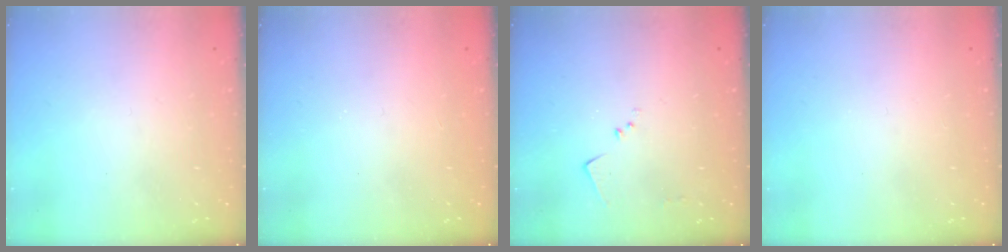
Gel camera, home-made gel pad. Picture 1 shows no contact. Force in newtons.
{"total": 1.0, "press": 1.0, "slide": 0.1}
{"total": 6.4, "press": 6.4, "slide": 0.8}
{"total": 0.0}